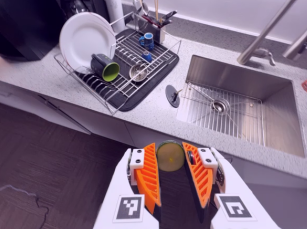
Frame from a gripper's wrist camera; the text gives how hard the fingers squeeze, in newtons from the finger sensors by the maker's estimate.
{"total": 7.1, "left": 7.0, "right": 7.1}